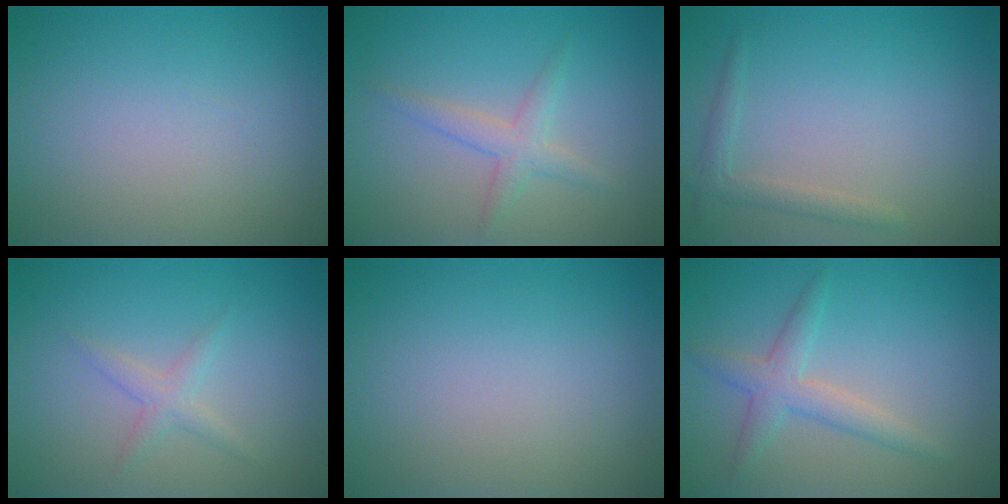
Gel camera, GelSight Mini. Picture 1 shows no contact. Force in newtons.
{"total": 2.2, "press": 2.2, "slide": 0.1}
{"total": 1.5, "press": 1.5, "slide": 0.1}
{"total": 1.5, "press": 1.5, "slide": 0.1}
{"total": 0.0}
{"total": 2.7, "press": 2.7, "slide": 0.1}